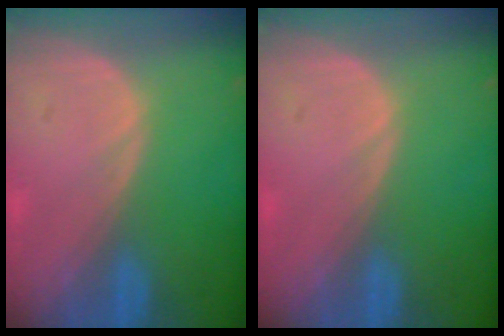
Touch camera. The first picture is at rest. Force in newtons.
{"total": 0.0}